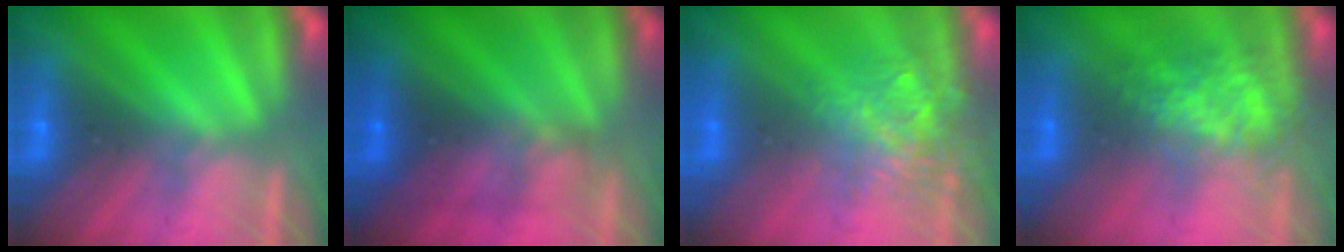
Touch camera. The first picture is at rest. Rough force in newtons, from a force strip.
{"total": 2.9}
{"total": 3.4}
{"total": 3.8}